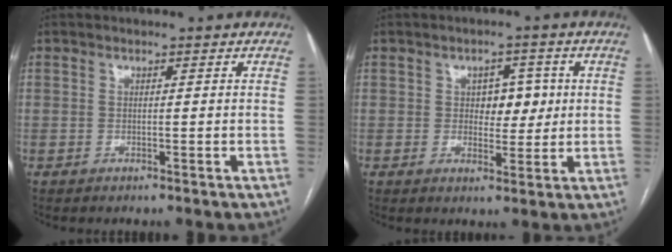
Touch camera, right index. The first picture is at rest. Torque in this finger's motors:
{"motor_torque": [0.02, 0.09, 0.10, -0.01]}